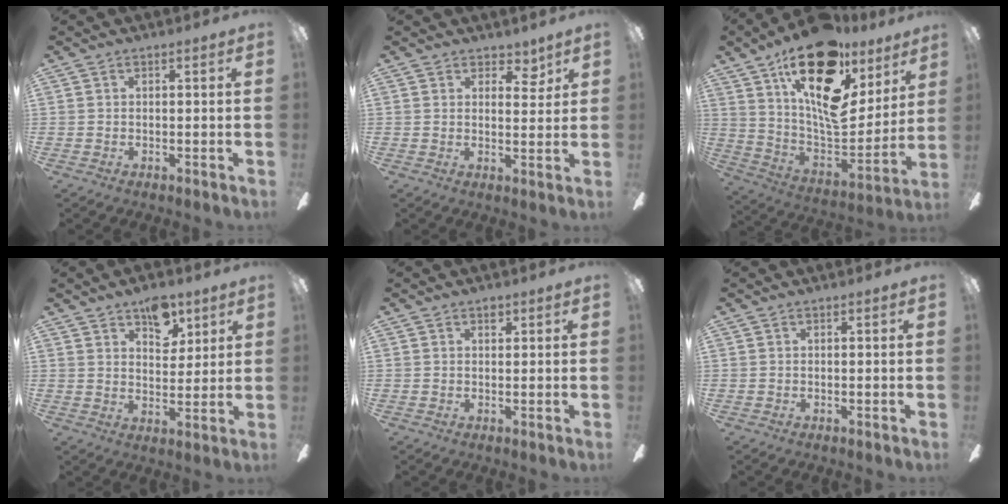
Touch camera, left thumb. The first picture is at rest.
{"total": 4.2, "force": [3.4, 2.2, 1.3], "torque": [-0.004, -0.017, 0.056]}
{"total": 24.1, "force": [14.5, 10.6, 16.0], "torque": [-0.254, -0.097, 0.256]}
{"total": 8.7, "force": [5.8, 4.9, 4.4], "torque": [-0.045, -0.024, 0.098]}
{"total": 1.5, "force": [1.0, 0.9, 0.7], "torque": [0.001, -0.004, 0.014]}
{"total": 0.0}